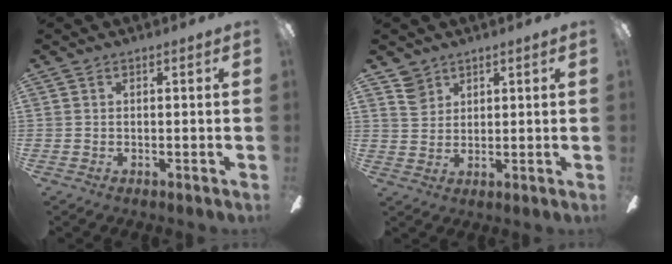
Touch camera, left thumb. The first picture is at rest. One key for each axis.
{"total": 5.1, "fx": 3.6, "fy": 3.4, "fz": 1.0, "tx": -0.017, "ty": -0.009, "tz": 0.067}